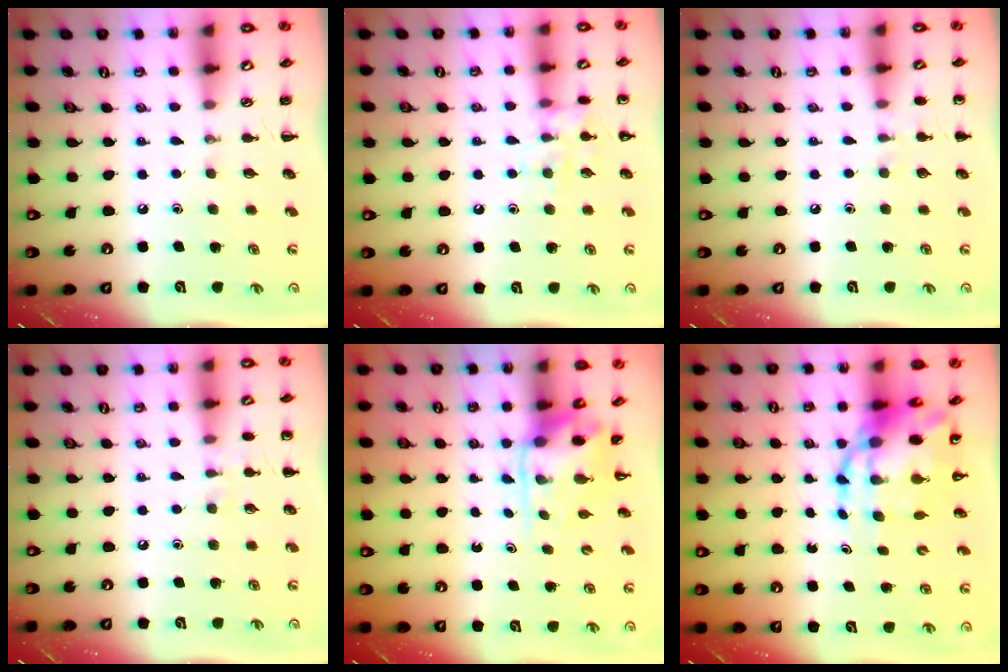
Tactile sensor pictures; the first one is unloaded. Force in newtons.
{"total": 9.5, "press": 9.4, "slide": 0.9}
{"total": 4.5, "press": 4.3, "slide": 1.5}
{"total": 5.1, "press": 4.8, "slide": 1.6}
{"total": 3.9, "press": 3.8, "slide": 0.8}
{"total": 11.5, "press": 11.1, "slide": 2.9}